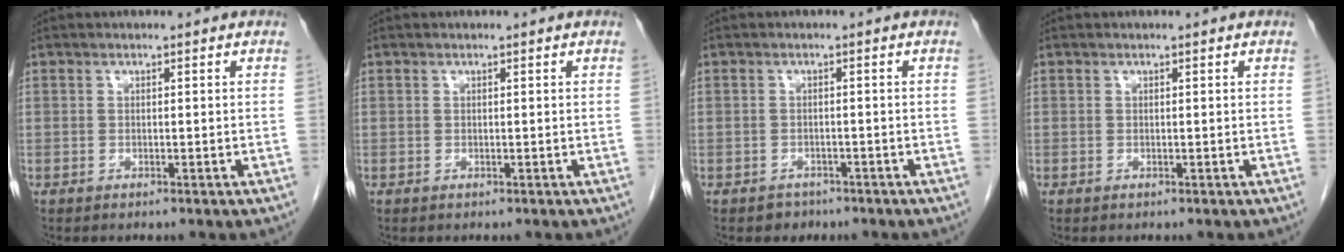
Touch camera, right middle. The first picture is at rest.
{"total": 0.0}
{"total": 1.8, "force": [-1.3, 1.2, 0.0], "torque": [-0.007, 0.004, -0.017]}
{"total": 0.0}